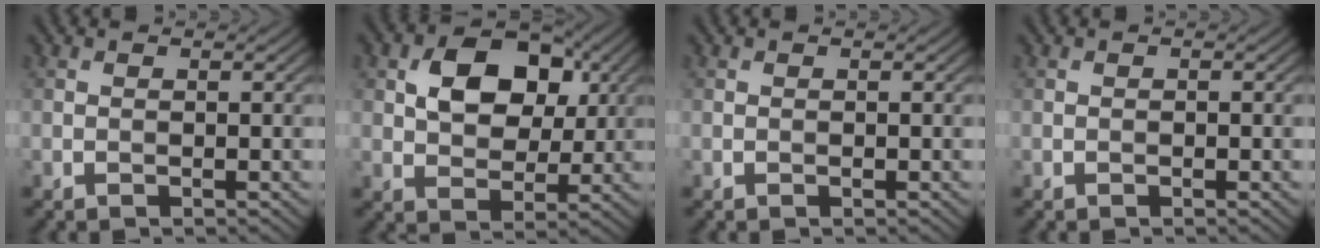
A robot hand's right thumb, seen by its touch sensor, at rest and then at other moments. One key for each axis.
{"total": 9.4, "fx": 2.8, "fy": 6.4, "fz": 6.3, "tx": -0.116, "ty": 0.004, "tz": 0.041}
{"total": 0.0}
{"total": 0.0}